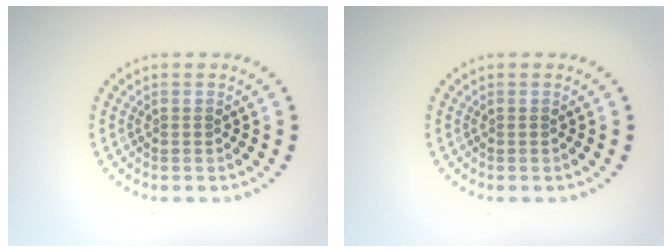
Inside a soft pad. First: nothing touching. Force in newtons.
{"total": 0.0}